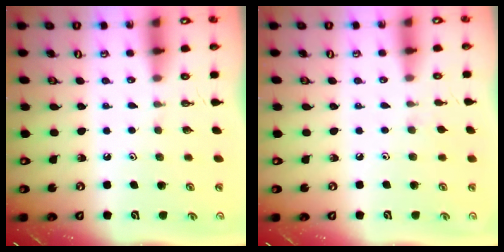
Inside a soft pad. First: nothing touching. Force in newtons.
{"total": 3.1, "press": 3.1, "slide": 0.6}